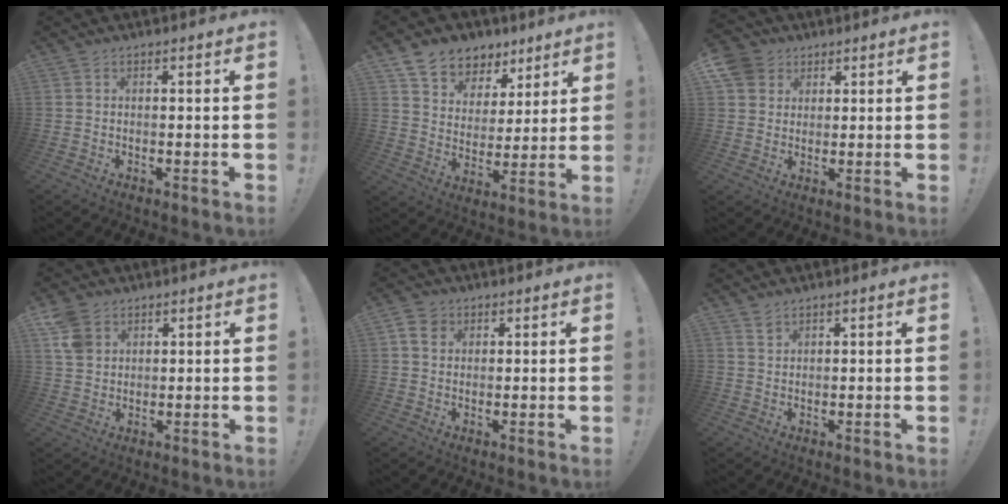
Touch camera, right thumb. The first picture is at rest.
{"total": 8.5, "force": [6.0, 5.8, 1.4], "torque": [-0.021, -0.051, 0.117]}
{"total": 7.0, "force": [3.4, 5.9, 1.7], "torque": [-0.033, -0.014, 0.069]}
{"total": 7.1, "force": [3.6, 5.3, 3.0], "torque": [-0.064, -0.008, 0.074]}
{"total": 5.3, "force": [2.3, 4.2, 2.2], "torque": [-0.030, -0.004, 0.045]}
{"total": 2.0, "force": [1.6, 1.1, 0.6], "torque": [0.002, -0.011, 0.027]}